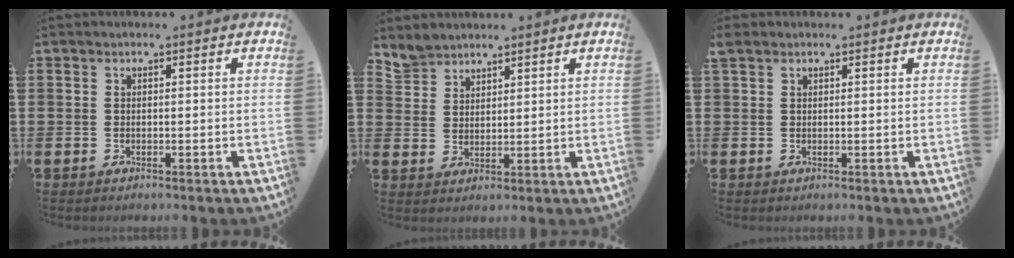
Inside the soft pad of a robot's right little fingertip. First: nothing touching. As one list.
[{"total": 3.5, "force": [3.4, 0.9, -0.6], "torque": [-0.004, -0.008, 0.067]}, {"total": 0.8, "force": [0.6, 0.5, 0.2], "torque": [0.007, -0.002, 0.007]}]